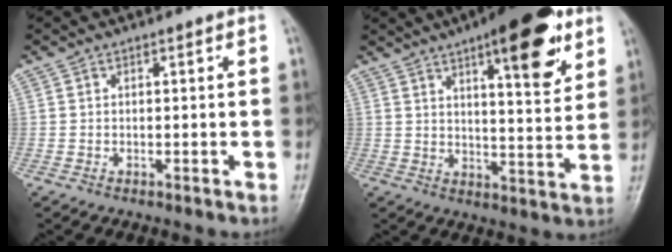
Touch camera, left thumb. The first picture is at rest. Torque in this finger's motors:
{"motor_torque": [2.01, 1.25, 1.45, -1.32, 0.09]}